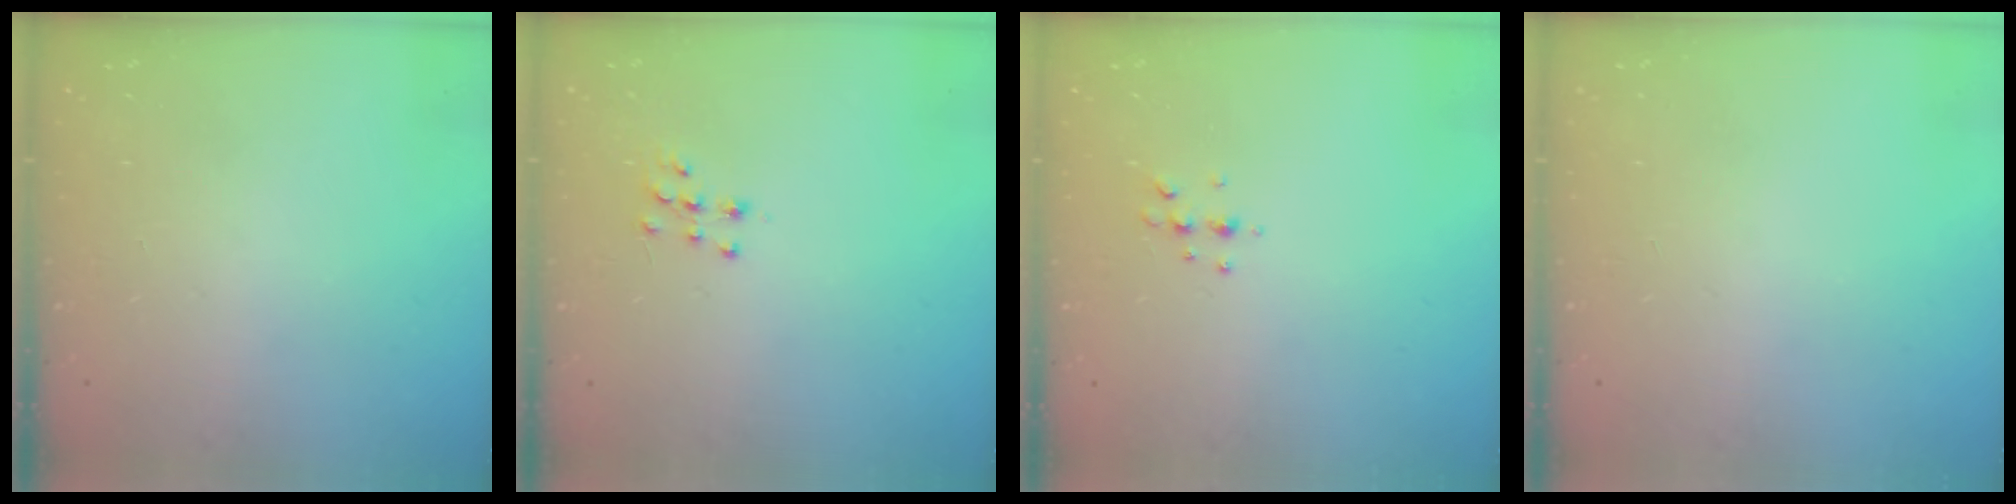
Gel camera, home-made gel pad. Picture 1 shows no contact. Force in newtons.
{"total": 7.0, "press": 7.0, "slide": 0.3}
{"total": 4.5, "press": 4.4, "slide": 0.8}
{"total": 0.0}